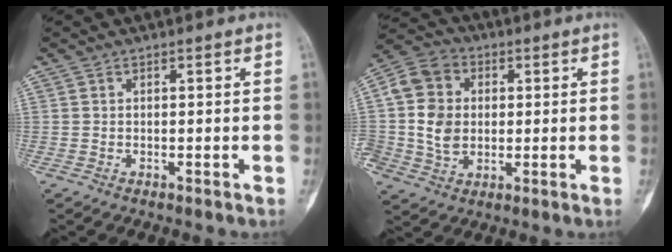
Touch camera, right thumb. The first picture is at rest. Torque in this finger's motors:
{"motor_torque": [1.87, 2.00, 0.81, -0.66, 0.13]}